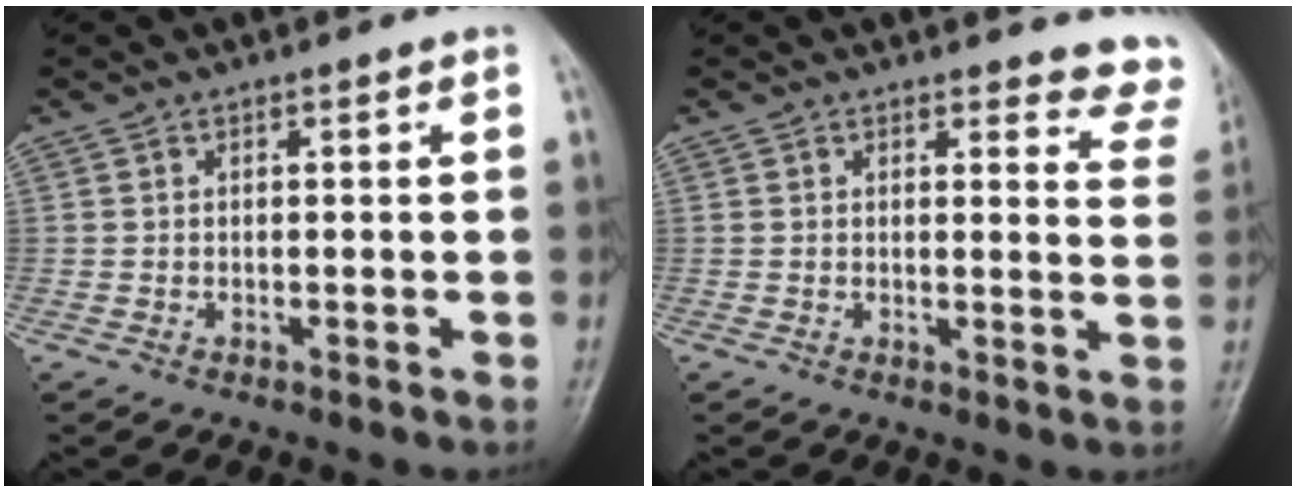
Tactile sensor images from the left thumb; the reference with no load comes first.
{"total": 8.2, "force": [7.9, 2.2, 0.4], "torque": [0.048, -0.062, 0.050]}